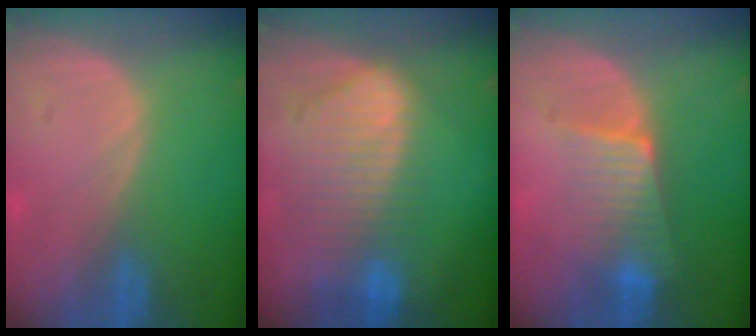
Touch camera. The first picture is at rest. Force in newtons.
{"total": 10.1, "press": 8.5, "slide": 5.4}
{"total": 6.6, "press": 5.9, "slide": 2.9}